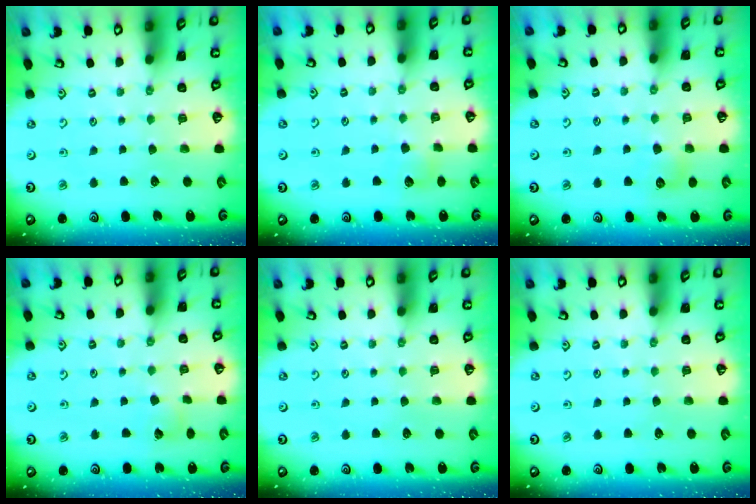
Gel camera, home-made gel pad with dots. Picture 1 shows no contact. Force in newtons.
{"total": 5.4, "press": 5.4, "slide": 0.6}
{"total": 7.0, "press": 6.9, "slide": 1.0}
{"total": 2.5, "press": 2.5, "slide": 0.3}
{"total": 0.0}
{"total": 0.0}